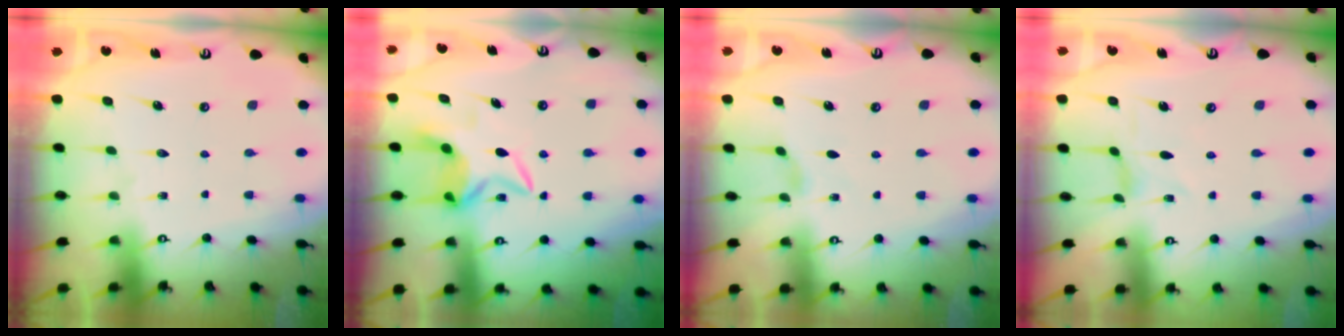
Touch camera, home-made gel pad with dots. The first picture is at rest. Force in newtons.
{"total": 7.1, "press": 7.1, "slide": 0.5}
{"total": 2.3, "press": 2.2, "slide": 0.5}
{"total": 0.7, "press": 0.6, "slide": 0.1}